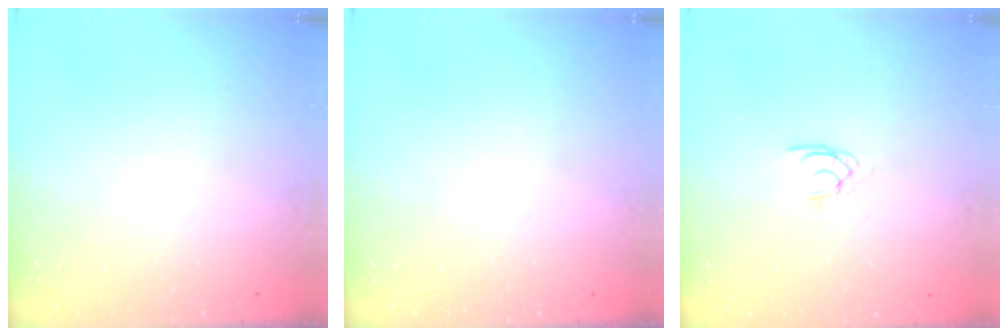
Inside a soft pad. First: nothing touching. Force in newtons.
{"total": 0.0}
{"total": 1.7, "press": 1.7, "slide": 0.2}